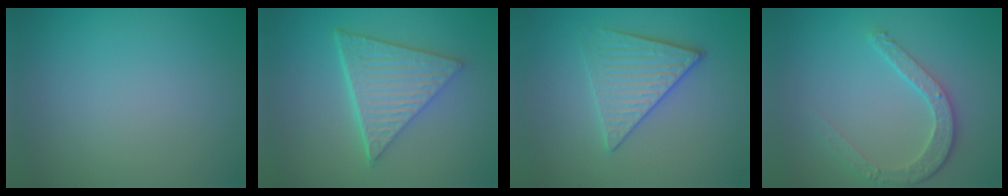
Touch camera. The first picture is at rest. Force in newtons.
{"total": 6.3, "press": 4.7, "slide": 4.2}
{"total": 3.8, "press": 3.5, "slide": 1.5}
{"total": 3.1, "press": 2.8, "slide": 1.5}